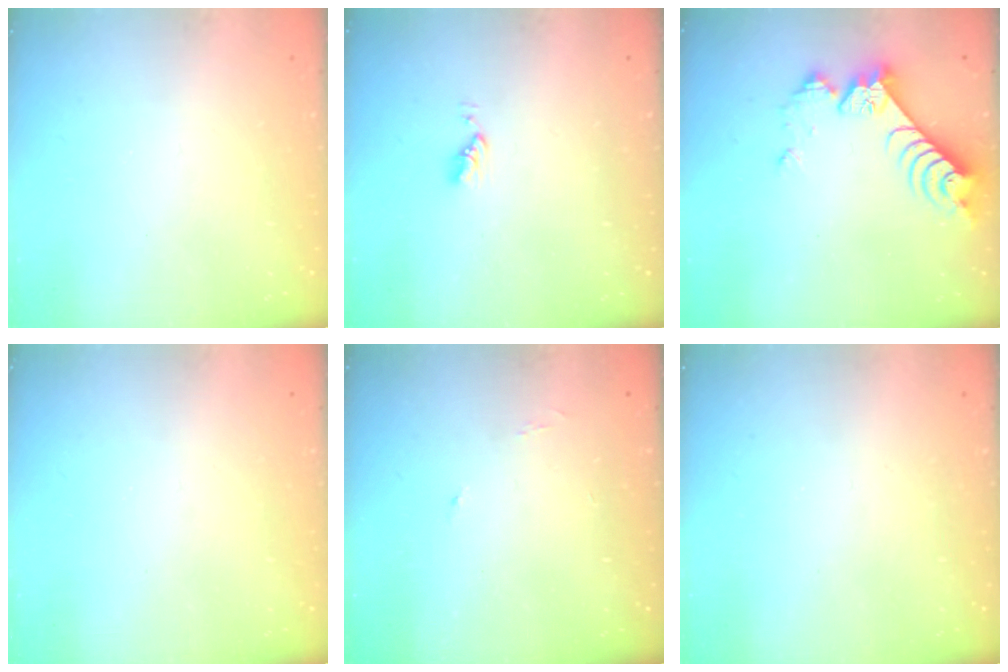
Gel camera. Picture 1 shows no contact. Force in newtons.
{"total": 3.0, "press": 3.0, "slide": 0.4}
{"total": 8.1, "press": 8.0, "slide": 0.6}
{"total": 0.0}
{"total": 3.1, "press": 3.1, "slide": 0.5}
{"total": 0.0}